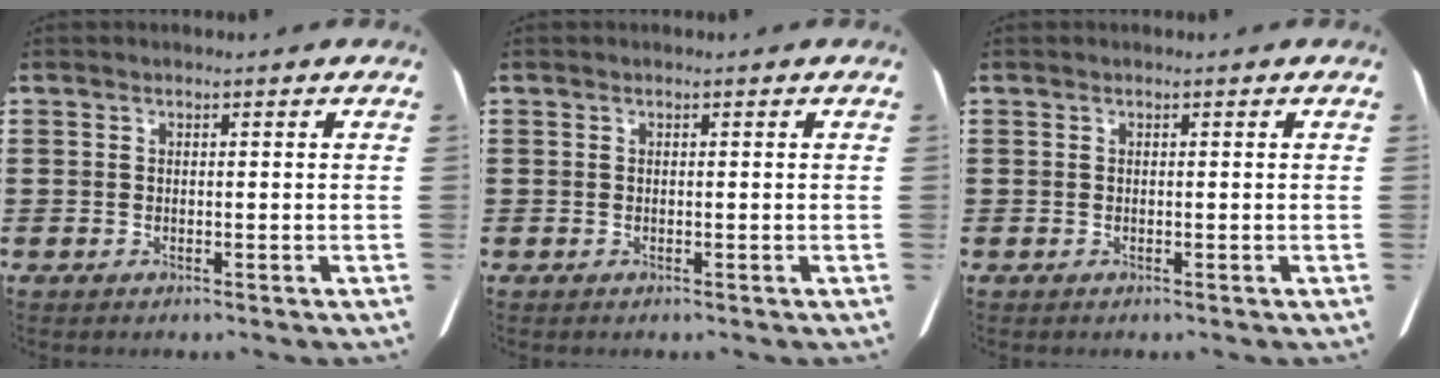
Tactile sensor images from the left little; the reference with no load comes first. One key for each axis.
{"total": 0.0}
{"total": 0.0}